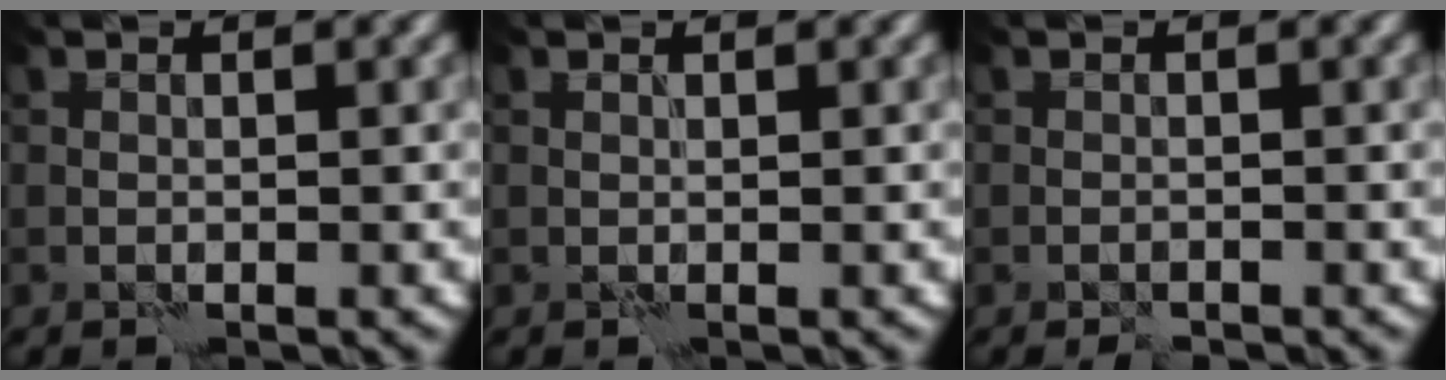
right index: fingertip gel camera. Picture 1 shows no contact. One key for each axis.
{"total": 0.0}
{"total": 0.8, "fx": -0.7, "fy": 0.2, "fz": 0.4, "tx": -0.006, "ty": 0.003, "tz": -0.014}